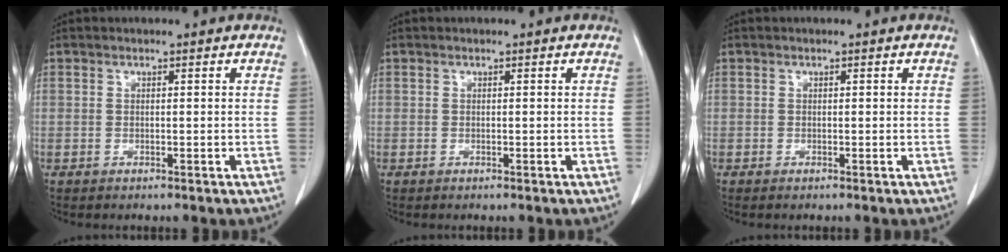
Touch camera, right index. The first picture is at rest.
{"total": 0.0}
{"total": 0.0}